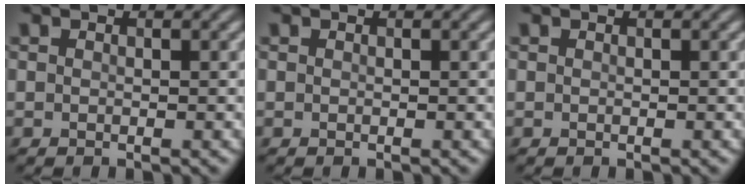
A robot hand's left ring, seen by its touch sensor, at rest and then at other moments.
{"total": 0.0}
{"total": 0.0}